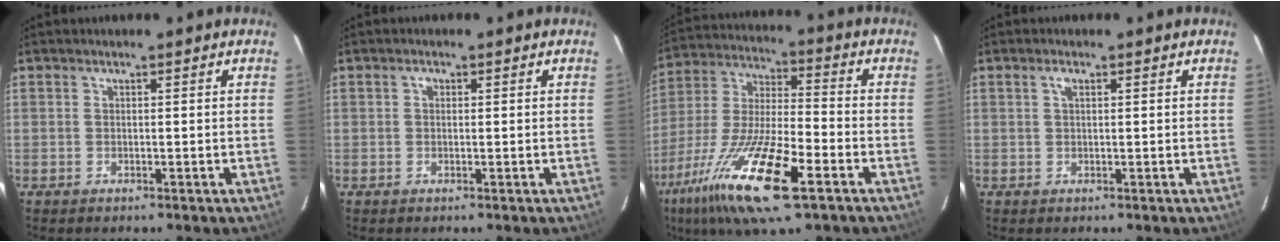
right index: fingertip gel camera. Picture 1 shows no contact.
{"total": 0.8, "force": [0.2, 0.7, 0.4], "torque": [-0.006, 0.005, 0.001]}
{"total": 20.7, "force": [-11.0, 4.7, 16.9], "torque": [-0.348, -0.046, -0.212]}
{"total": 1.2, "force": [0.5, 0.5, 0.9], "torque": [-0.019, 0.004, 0.007]}